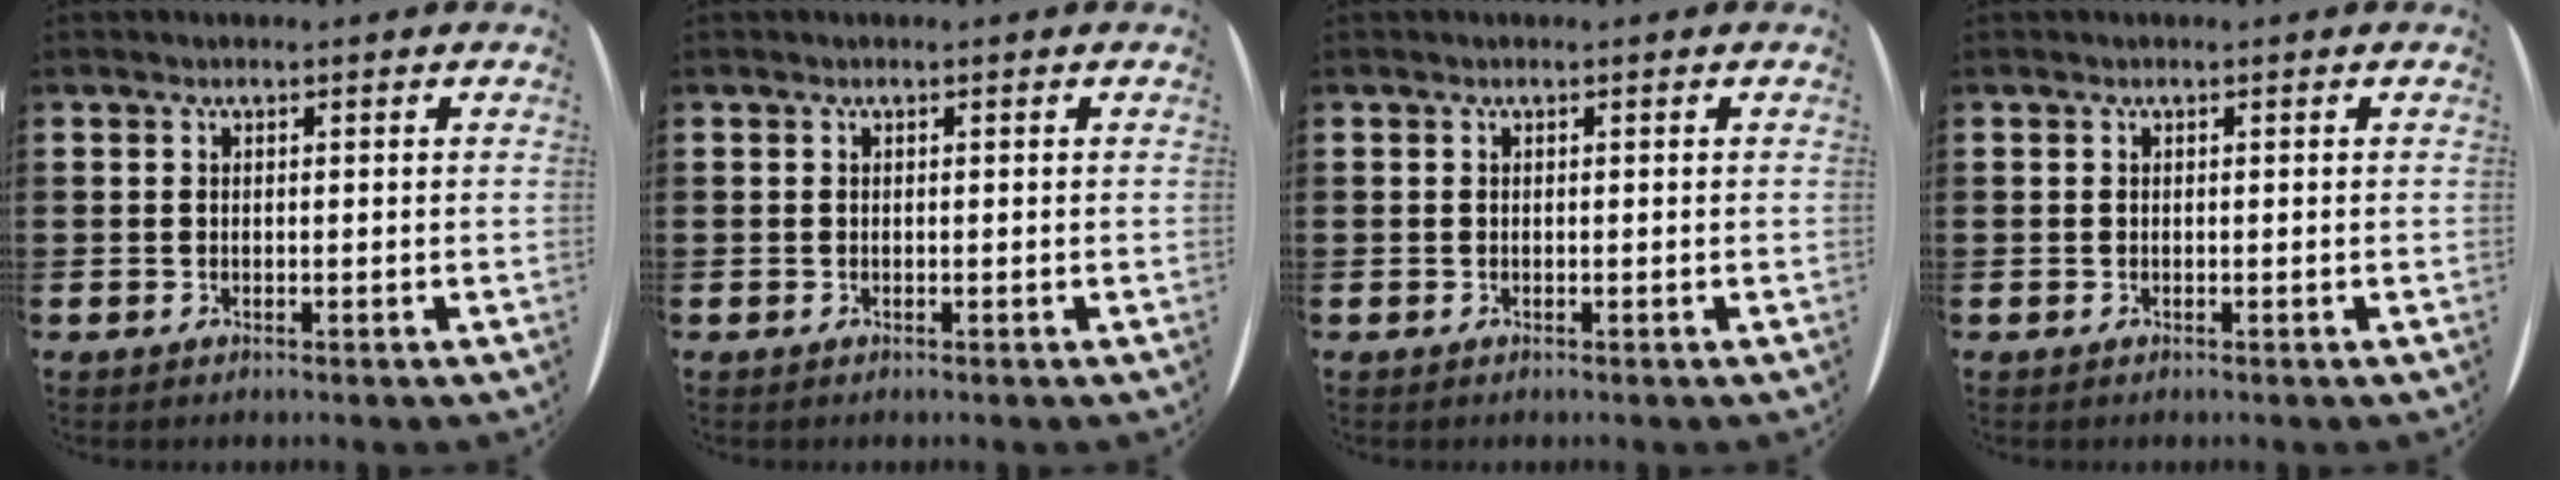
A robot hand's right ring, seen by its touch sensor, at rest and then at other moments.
{"total": 0.0}
{"total": 0.0}
{"total": 0.0}